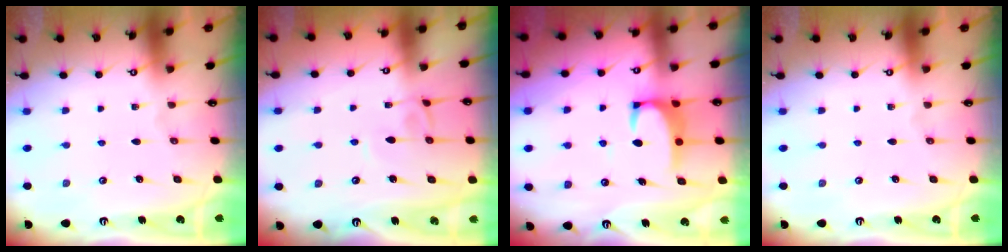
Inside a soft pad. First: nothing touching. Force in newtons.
{"total": 3.5, "press": 3.5, "slide": 0.3}
{"total": 3.5, "press": 3.5, "slide": 0.4}
{"total": 0.0}